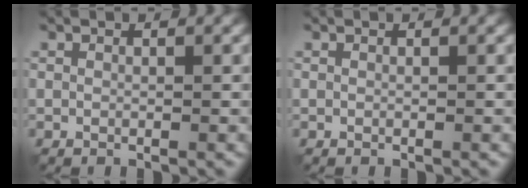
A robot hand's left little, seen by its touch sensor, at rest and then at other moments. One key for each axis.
{"total": 0.0}